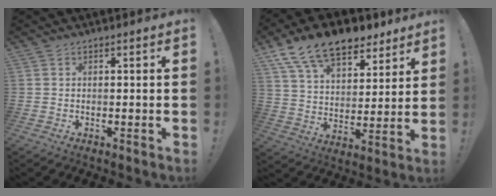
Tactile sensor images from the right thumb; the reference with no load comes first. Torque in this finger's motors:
{"motor_torque": [0.03, 1.05, 1.22, 0.81, 0.19]}